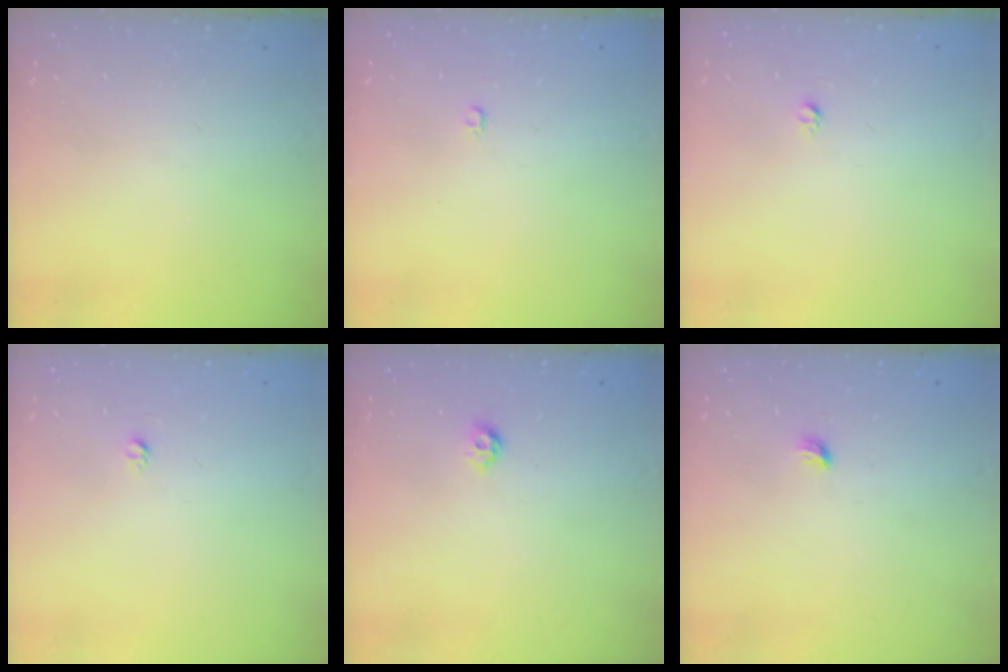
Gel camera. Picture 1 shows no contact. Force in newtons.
{"total": 2.4, "press": 2.4, "slide": 0.2}
{"total": 2.7, "press": 2.7, "slide": 0.3}
{"total": 2.7, "press": 2.7, "slide": 0.3}
{"total": 5.0, "press": 4.9, "slide": 0.8}
{"total": 3.6, "press": 3.5, "slide": 1.0}